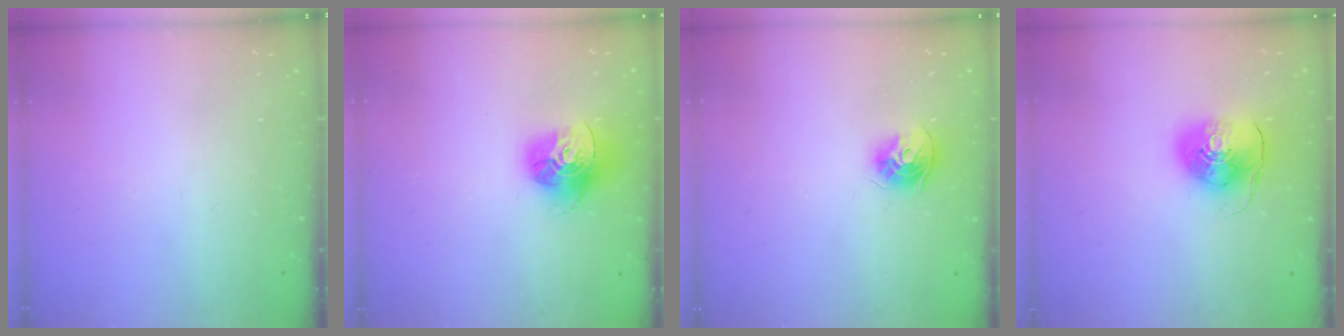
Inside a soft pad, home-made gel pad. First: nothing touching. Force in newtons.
{"total": 16.3, "press": 16.2, "slide": 1.5}
{"total": 9.5, "press": 9.4, "slide": 0.9}
{"total": 10.2, "press": 10.1, "slide": 1.5}